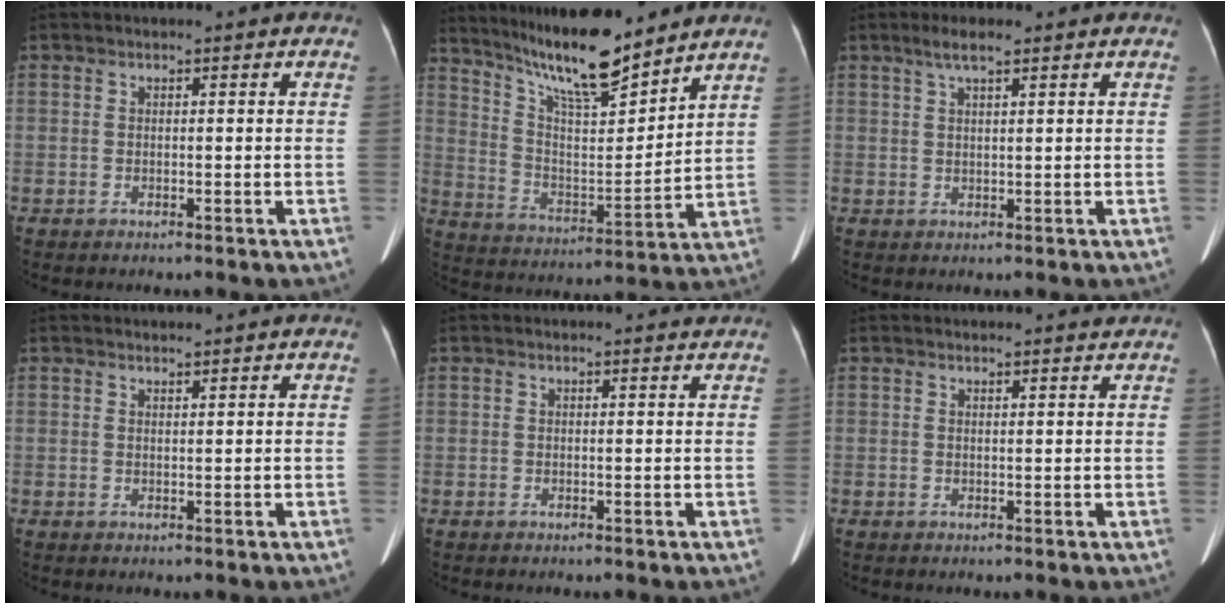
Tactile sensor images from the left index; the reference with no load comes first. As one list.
[{"total": 14.9, "force": [12.6, 1.9, 7.7], "torque": [-0.138, -0.008, 0.229]}, {"total": 3.1, "force": [2.1, 0.4, 2.2], "torque": [-0.047, 0.009, 0.039]}, {"total": 0.9, "force": [0.8, 0.0, 0.3], "torque": [-0.007, 0.003, 0.017]}, {"total": 1.0, "force": [1.0, 0.1, 0.0], "torque": [-0.009, 0.002, 0.008]}, {"total": 2.4, "force": [2.3, 0.2, 0.6], "torque": [-0.011, 0.007, 0.026]}]